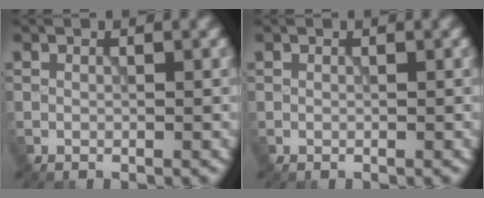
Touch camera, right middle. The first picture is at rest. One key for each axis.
{"total": 0.0}